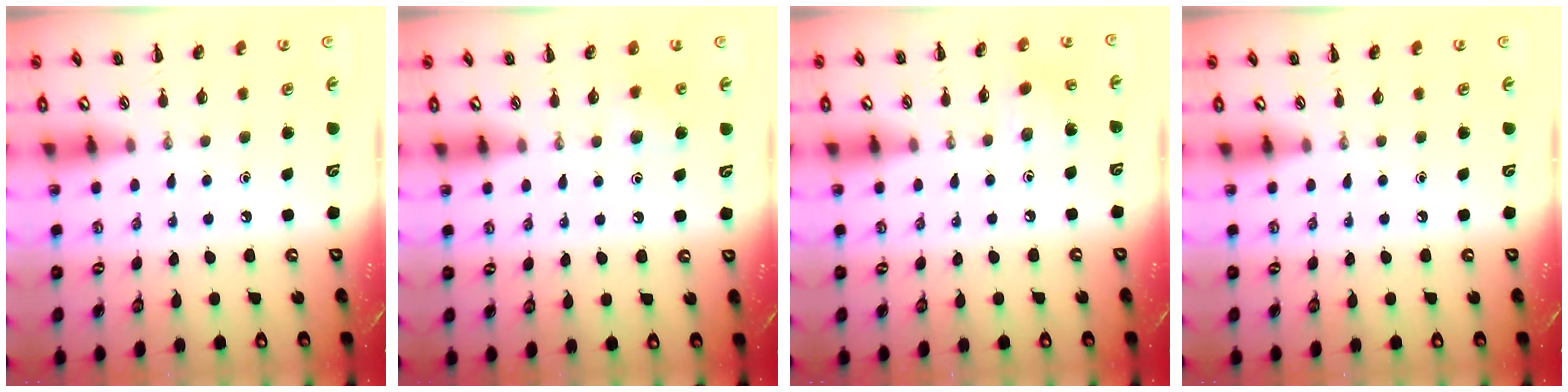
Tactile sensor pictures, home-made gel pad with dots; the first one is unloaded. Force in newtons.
{"total": 5.7, "press": 5.4, "slide": 1.8}
{"total": 3.9, "press": 3.8, "slide": 1.0}
{"total": 0.0}